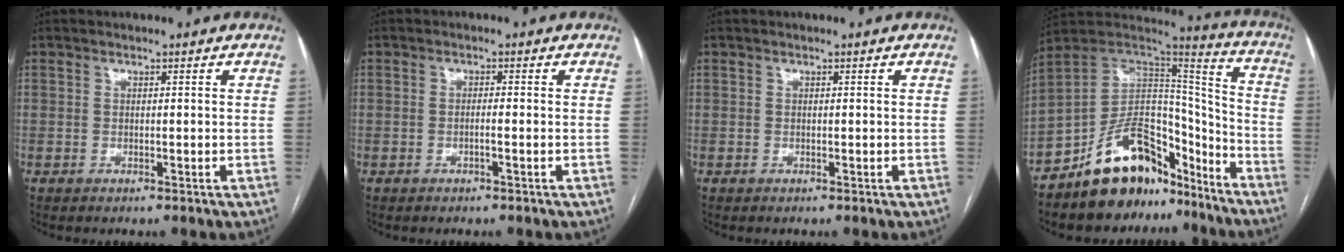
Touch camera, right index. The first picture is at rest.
{"total": 1.1, "force": [-0.4, -0.1, 1.0], "torque": [-0.018, 0.001, -0.007]}
{"total": 0.0}
{"total": 16.9, "force": [-12.6, 8.3, 7.7], "torque": [-0.120, 0.064, -0.210]}